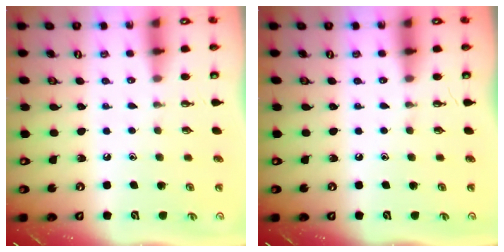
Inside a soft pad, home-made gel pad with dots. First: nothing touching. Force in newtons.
{"total": 0.0}